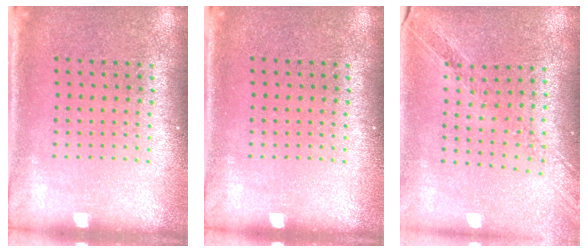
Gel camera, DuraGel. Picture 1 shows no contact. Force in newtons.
{"total": 0.0}
{"total": 1.1, "press": 1.1, "slide": 0.2}